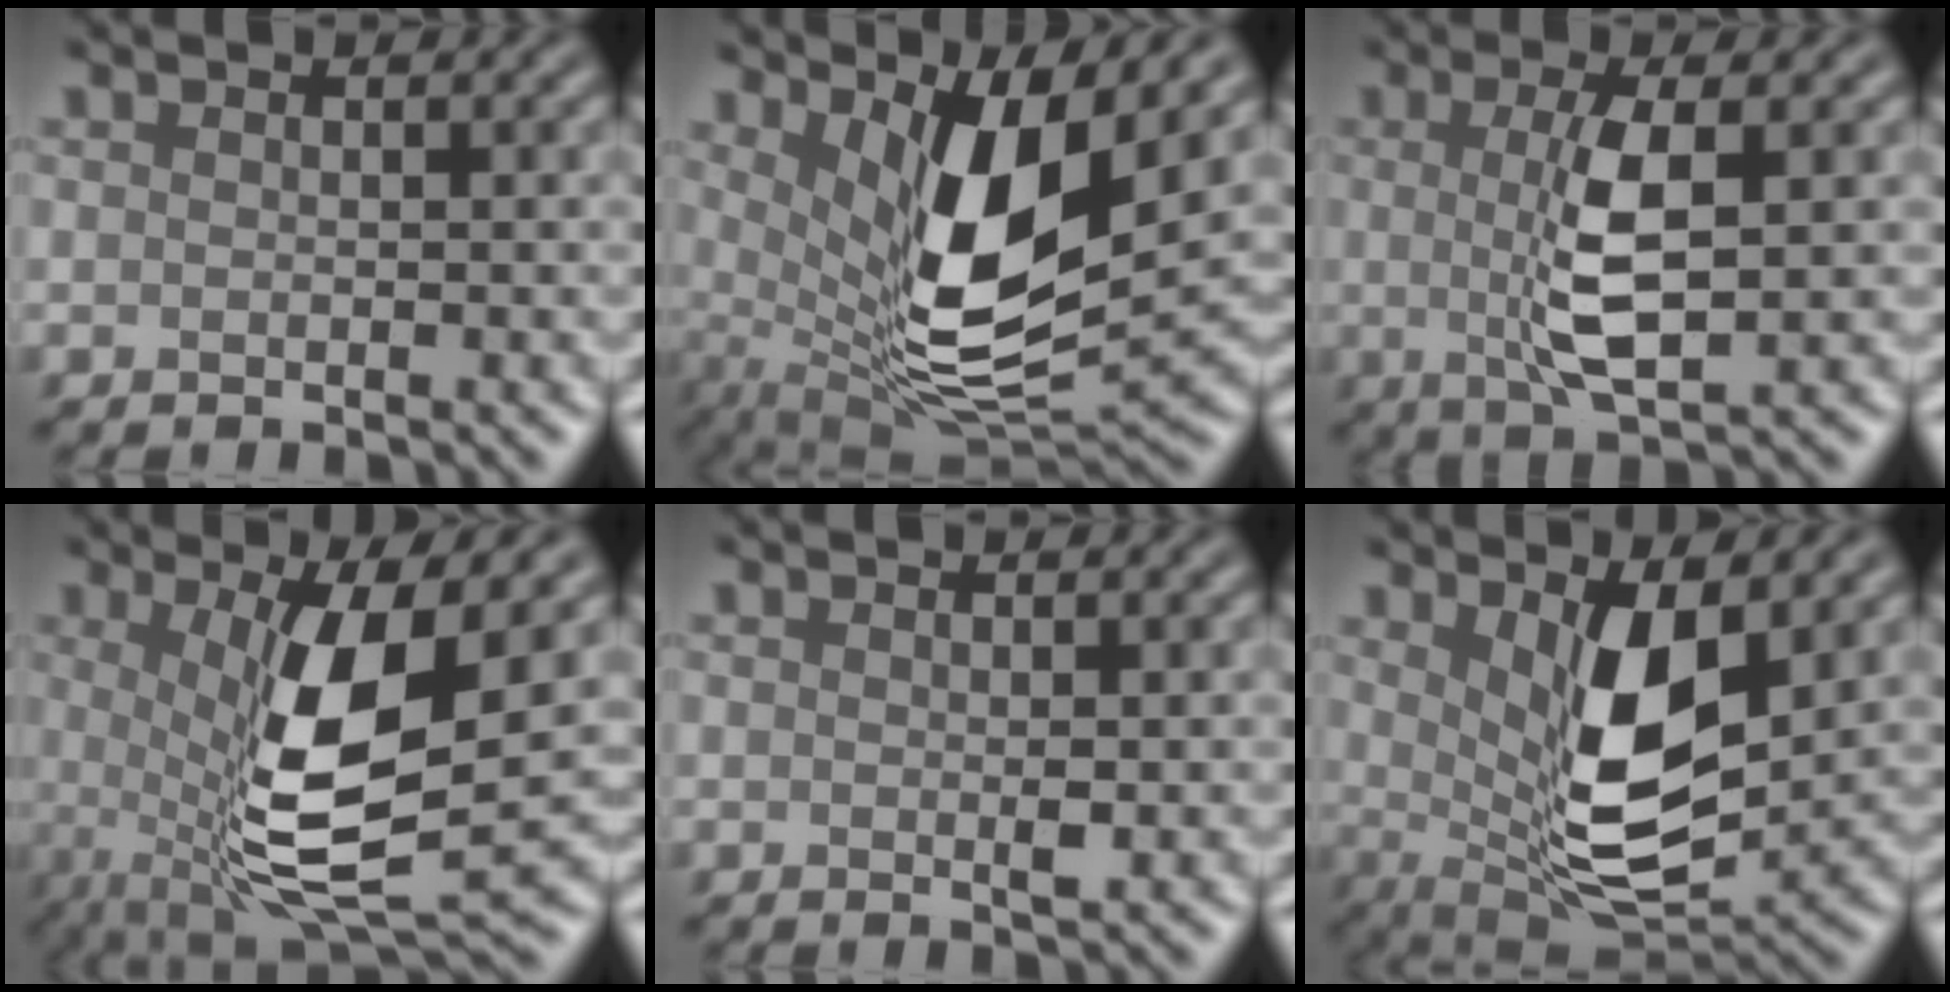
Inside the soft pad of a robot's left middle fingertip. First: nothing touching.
{"total": 9.8, "force": [2.9, 3.1, 8.9], "torque": [-0.164, -0.022, 0.060]}
{"total": 4.8, "force": [0.0, 1.1, 4.7], "torque": [-0.100, -0.007, 0.006]}
{"total": 9.7, "force": [0.4, 2.8, 9.2], "torque": [-0.161, -0.016, 0.010]}
{"total": 0.7, "force": [0.0, 0.0, 0.7], "torque": [-0.017, -0.003, 0.000]}
{"total": 8.1, "force": [1.8, 3.2, 7.2], "torque": [-0.140, -0.022, 0.037]}